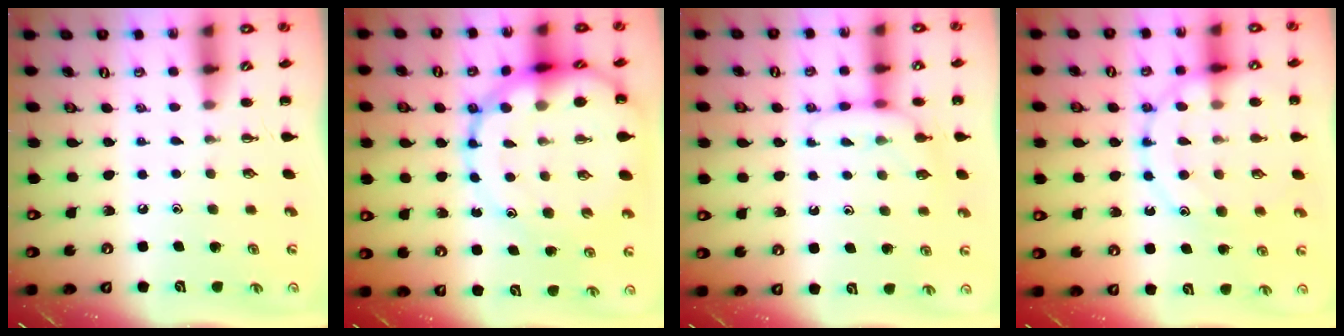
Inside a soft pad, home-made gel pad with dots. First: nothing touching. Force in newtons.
{"total": 19.0, "press": 18.6, "slide": 3.5}
{"total": 8.4, "press": 8.2, "slide": 1.6}
{"total": 14.8, "press": 14.7, "slide": 1.5}